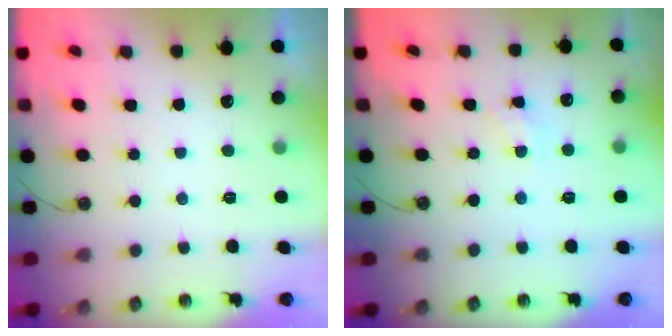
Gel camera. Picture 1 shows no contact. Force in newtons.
{"total": 3.3, "press": 3.2, "slide": 0.5}